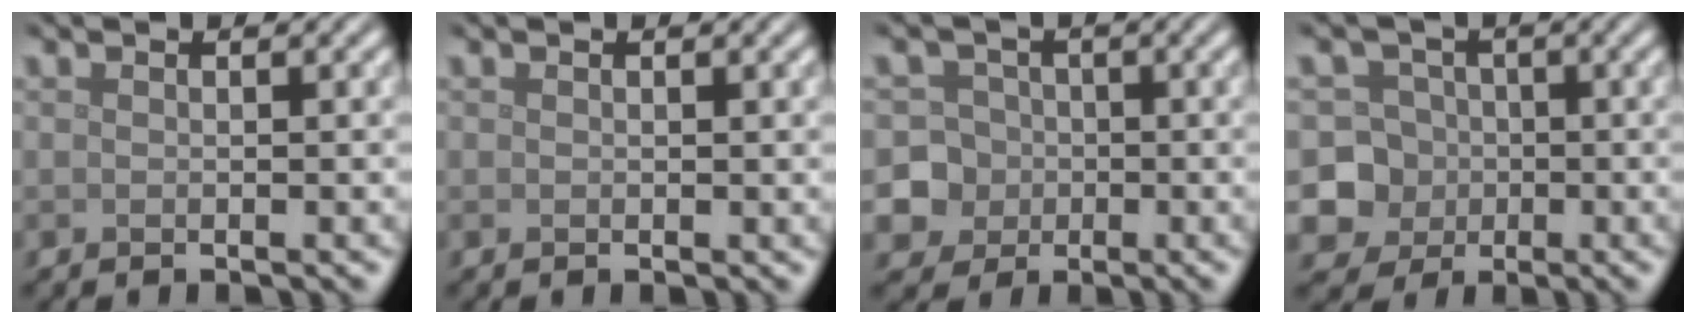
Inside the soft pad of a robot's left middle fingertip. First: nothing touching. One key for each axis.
{"total": 0.0}
{"total": 5.9, "fx": -2.1, "fy": 5.4, "fz": 0.9, "tx": 0.002, "ty": -0.001, "tz": -0.057}
{"total": 5.1, "fx": -1.4, "fy": 4.8, "fz": 1.1, "tx": 0.005, "ty": 0.007, "tz": -0.045}